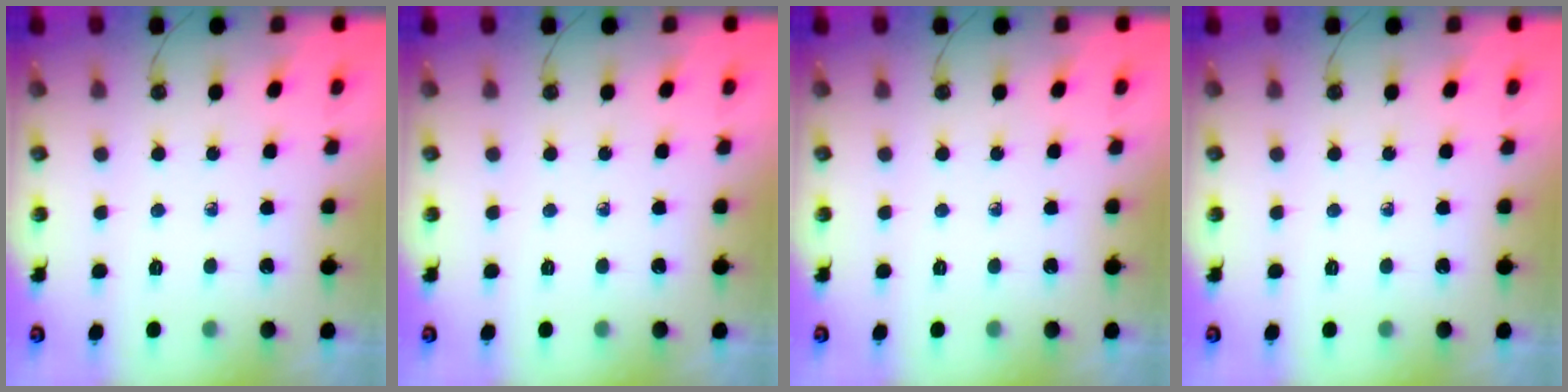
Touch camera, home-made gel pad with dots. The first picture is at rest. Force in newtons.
{"total": 0.0}
{"total": 0.0}
{"total": 0.0}